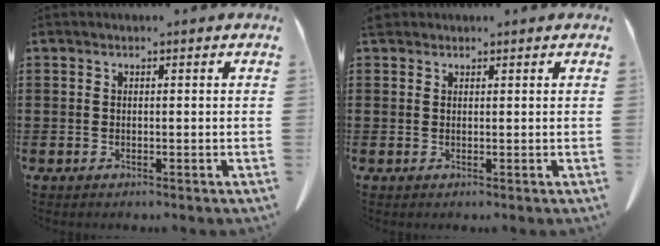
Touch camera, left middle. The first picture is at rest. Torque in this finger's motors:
{"motor_torque": [0.81, -0.06, 0.33, 0.11]}